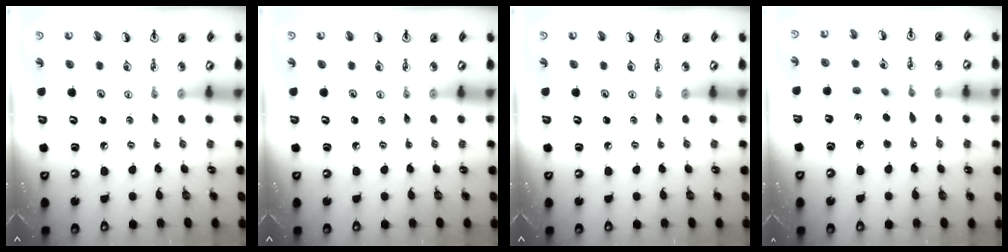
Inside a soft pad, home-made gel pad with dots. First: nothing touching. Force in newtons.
{"total": 0.0}
{"total": 0.0}
{"total": 6.4, "press": 6.4, "slide": 0.4}